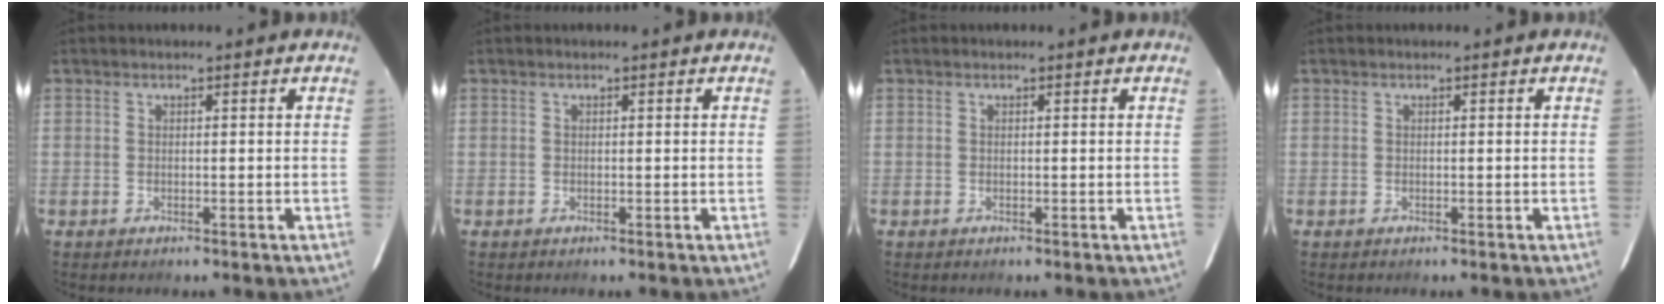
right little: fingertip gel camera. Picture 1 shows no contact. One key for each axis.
{"total": 0.0}
{"total": 0.0}
{"total": 0.0}